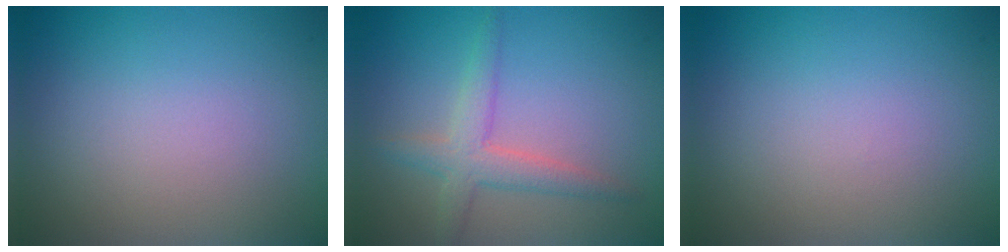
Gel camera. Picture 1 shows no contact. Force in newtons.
{"total": 3.1, "press": 3.1, "slide": 0.1}
{"total": 0.0}